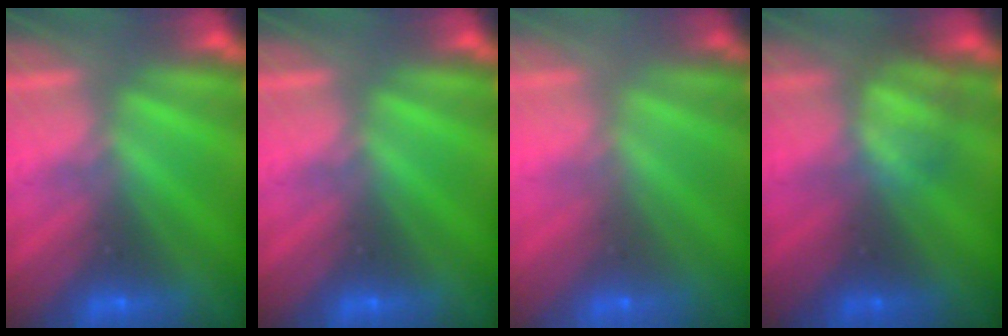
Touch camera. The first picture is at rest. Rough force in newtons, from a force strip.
{"total": 0.0}
{"total": 8.5}
{"total": 2.4}